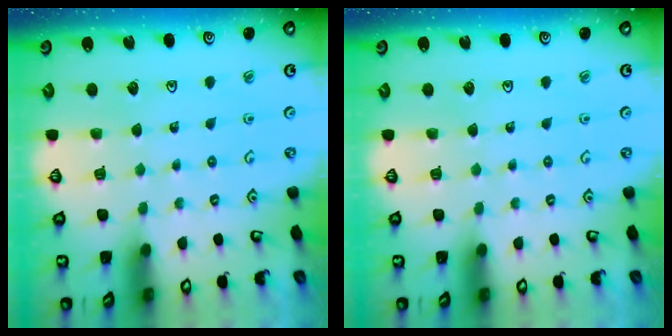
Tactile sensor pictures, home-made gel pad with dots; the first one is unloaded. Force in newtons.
{"total": 0.0}